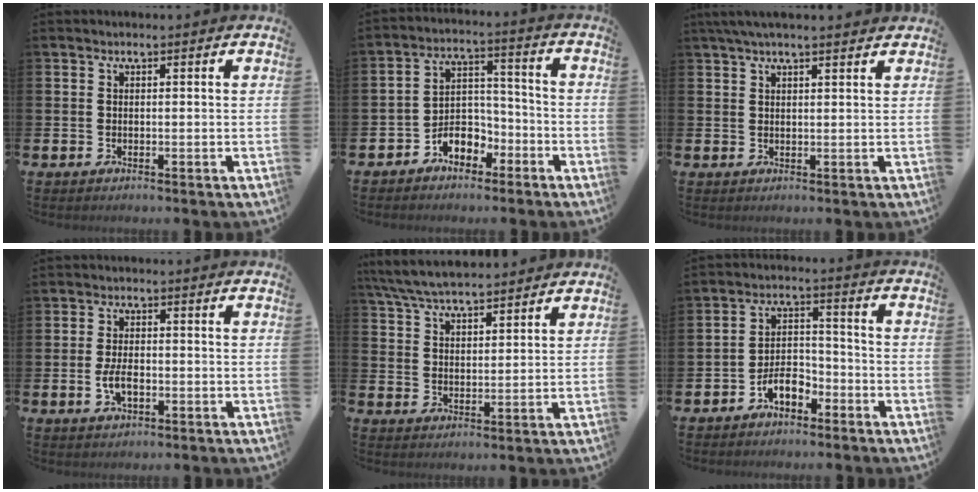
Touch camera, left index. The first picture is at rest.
{"total": 5.5, "force": [-3.6, 3.4, 2.2], "torque": [-0.040, 0.010, -0.072]}
{"total": 3.1, "force": [2.6, 0.3, 1.7], "torque": [-0.033, -0.002, 0.047]}
{"total": 3.5, "force": [-0.8, 1.8, 3.0], "torque": [-0.046, 0.000, -0.015]}
{"total": 6.4, "force": [6.2, 0.9, 1.5], "torque": [-0.051, -0.026, 0.113]}
{"total": 5.0, "force": [-3.3, 2.5, 2.8], "torque": [-0.046, 0.015, -0.064]}